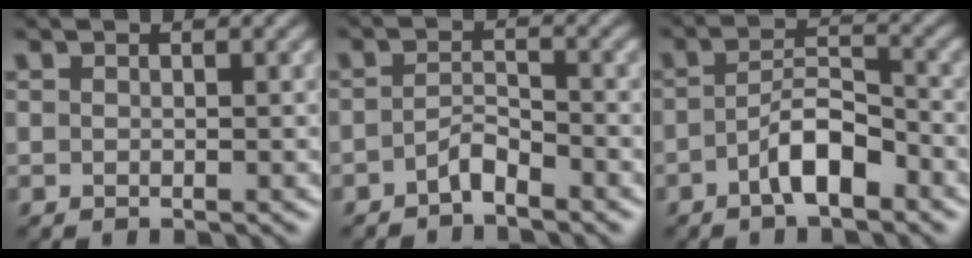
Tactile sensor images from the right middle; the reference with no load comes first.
{"total": 1.7, "force": [-1.5, 0.3, 0.9], "torque": [-0.020, 0.010, -0.029]}
{"total": 4.0, "force": [-2.1, 1.4, 3.1], "torque": [-0.056, 0.012, -0.038]}